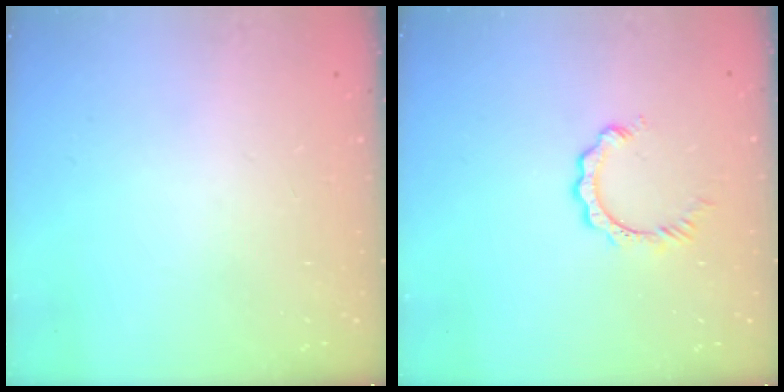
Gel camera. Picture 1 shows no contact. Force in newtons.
{"total": 2.8, "press": 2.7, "slide": 0.4}